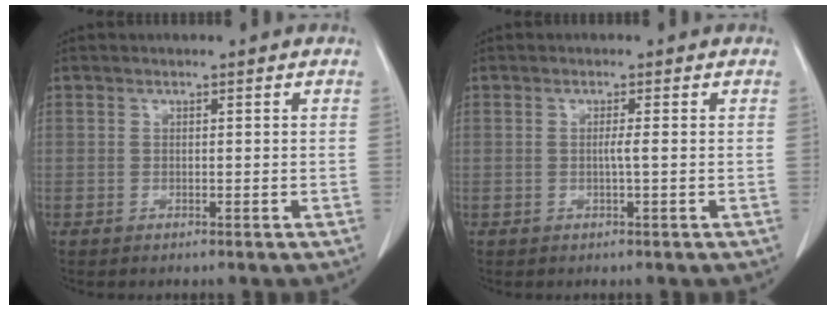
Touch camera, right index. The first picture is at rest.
{"total": 1.2, "force": [-0.1, -0.3, 1.1], "torque": [-0.019, 0.000, -0.004]}